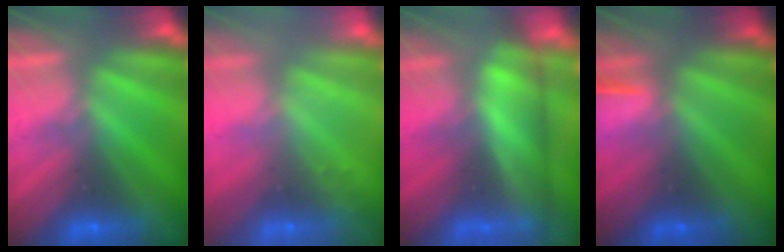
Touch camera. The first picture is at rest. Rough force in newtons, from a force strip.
{"total": 2.3}
{"total": 4.5}
{"total": 1.6}